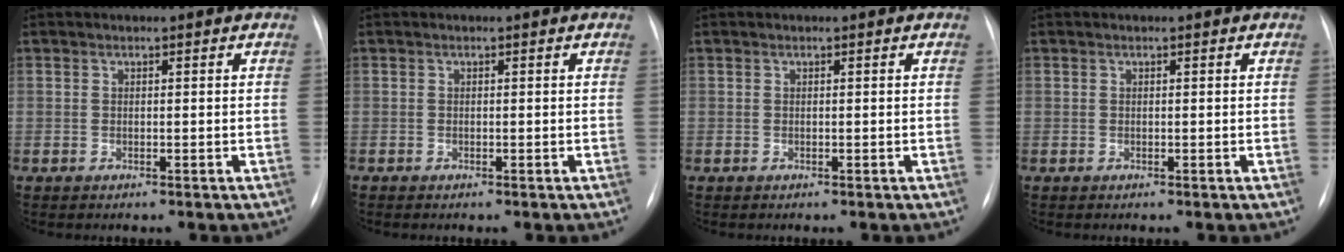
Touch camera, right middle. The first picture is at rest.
{"total": 0.0}
{"total": 0.0}
{"total": 0.0}